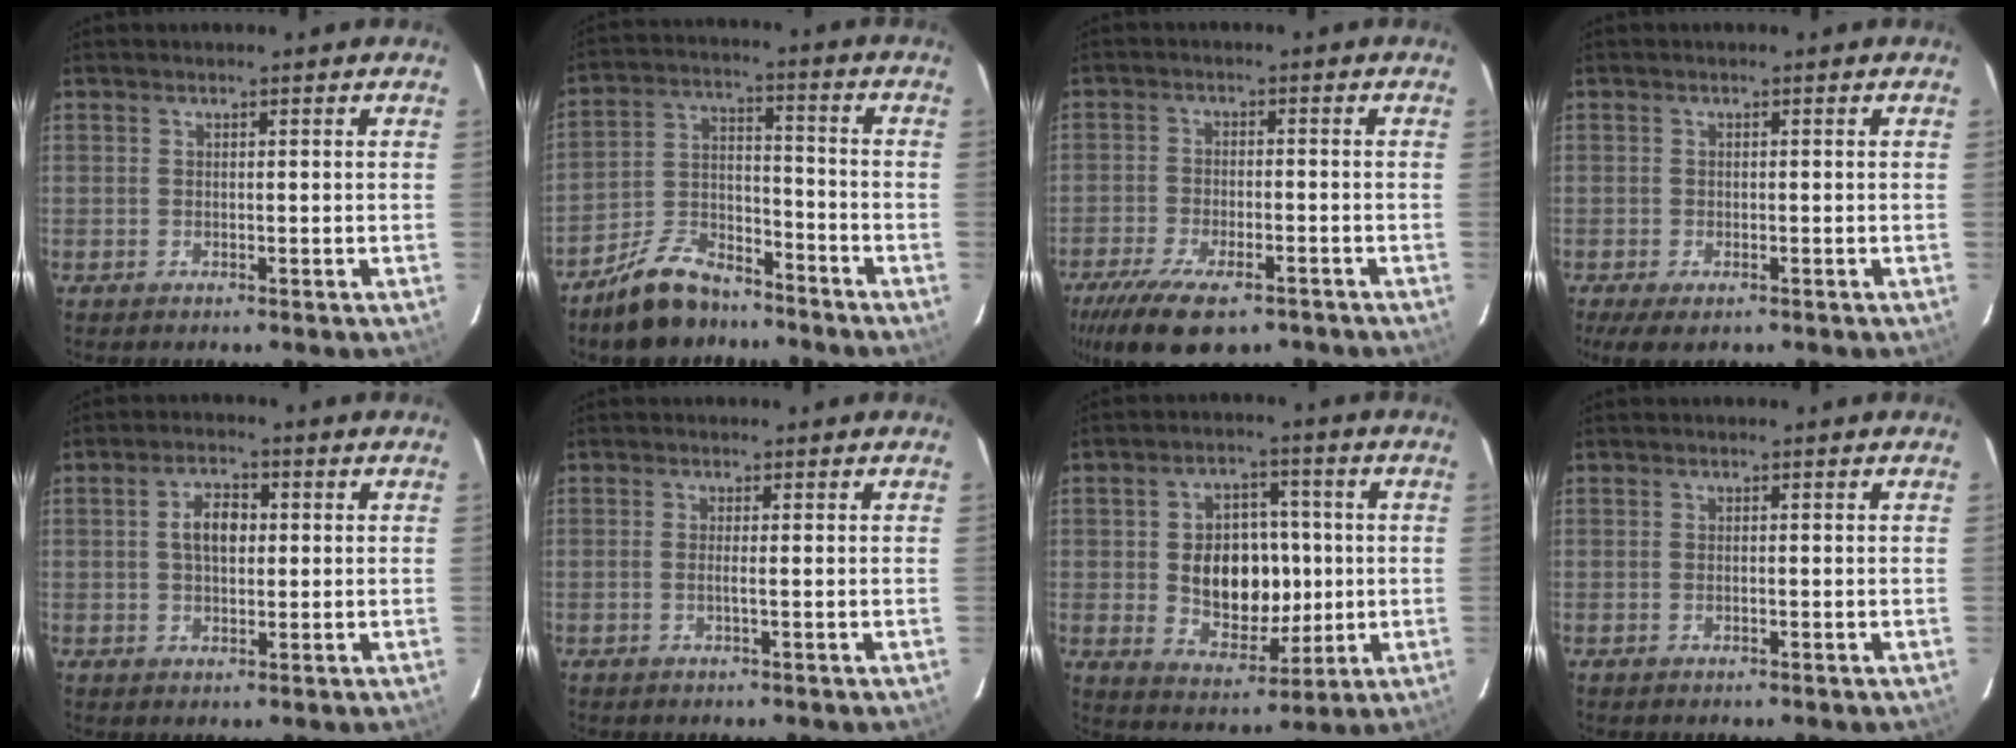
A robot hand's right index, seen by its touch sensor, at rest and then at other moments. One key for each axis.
{"total": 12.0, "fx": -9.5, "fy": 5.5, "fz": 4.9, "tx": -0.110, "ty": 0.029, "tz": -0.159}
{"total": 14.8, "fx": -10.5, "fy": 5.6, "fz": 8.9, "tx": -0.194, "ty": -0.041, "tz": -0.169}
{"total": 4.6, "fx": -3.0, "fy": 1.8, "fz": 3.0, "tx": -0.062, "ty": -0.021, "tz": -0.049}
{"total": 5.1, "fx": 0.7, "fy": 3.0, "fz": 4.1, "tx": -0.074, "ty": 0.014, "tz": 0.013}
{"total": 1.2, "fx": -0.3, "fy": -0.3, "fz": 1.1, "tx": -0.020, "ty": -0.002, "tz": -0.008}
{"total": 12.7, "fx": -0.2, "fy": 9.1, "fz": 8.9, "tx": -0.173, "ty": 0.009, "tz": 0.014}
{"total": 0.6, "fx": -0.2, "fy": 0.1, "fz": 0.6, "tx": -0.012, "ty": 0.001, "tz": -0.005}